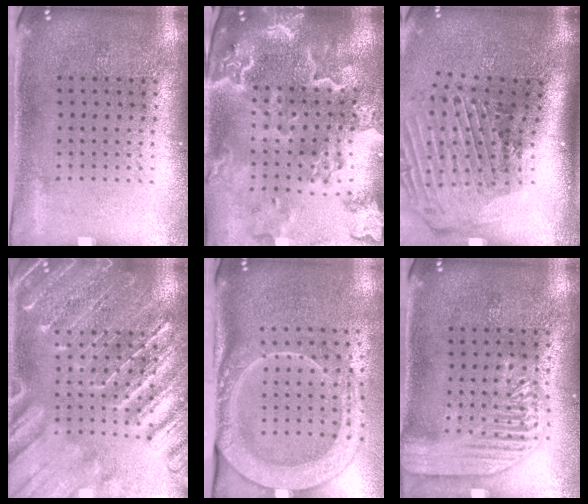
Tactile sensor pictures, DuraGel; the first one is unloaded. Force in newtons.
{"total": 4.0, "press": 3.3, "slide": 2.2}
{"total": 3.2, "press": 2.1, "slide": 2.4}
{"total": 5.2, "press": 5.1, "slide": 0.7}
{"total": 2.5, "press": 2.0, "slide": 1.6}
{"total": 1.9, "press": 1.8, "slide": 0.2}